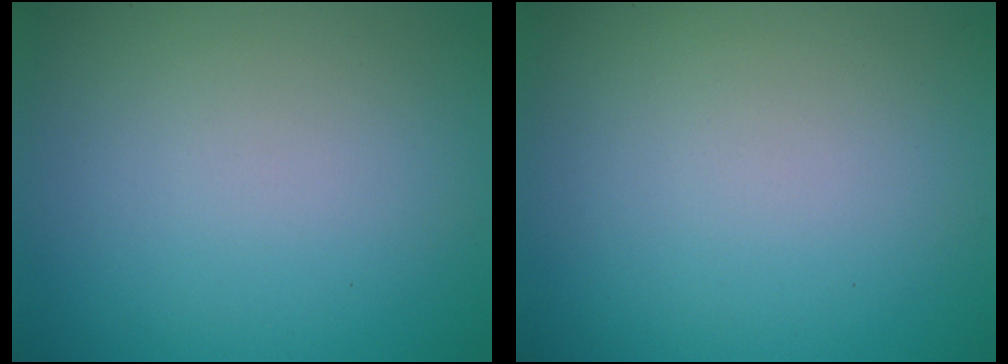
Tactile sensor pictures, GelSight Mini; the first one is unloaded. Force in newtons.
{"total": 0.0}